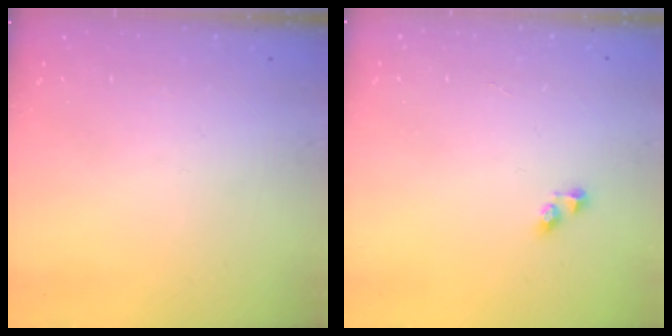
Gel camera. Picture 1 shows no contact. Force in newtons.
{"total": 2.5, "press": 2.5, "slide": 0.2}